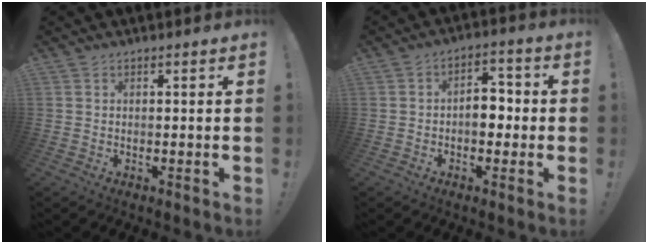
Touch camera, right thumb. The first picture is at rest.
{"total": 8.3, "force": [-0.9, 5.8, 5.9], "torque": [-0.093, 0.016, -0.017]}